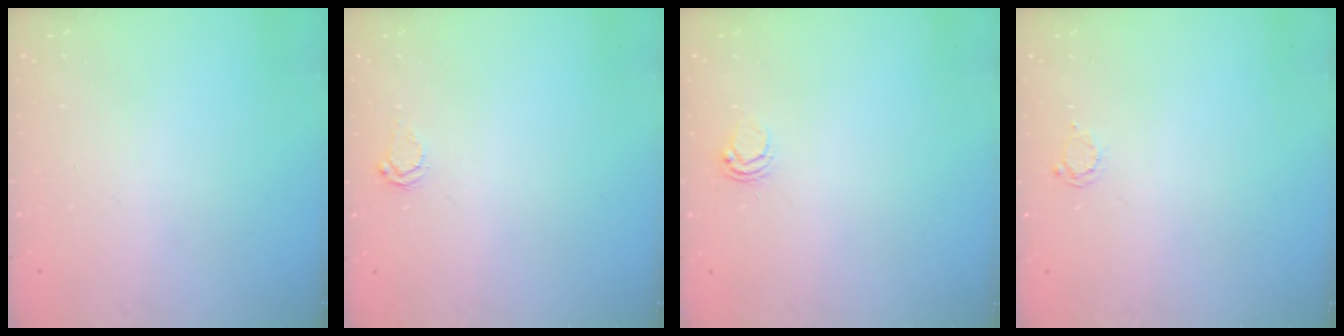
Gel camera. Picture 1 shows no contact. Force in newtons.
{"total": 3.7, "press": 3.7, "slide": 0.5}
{"total": 5.5, "press": 5.5, "slide": 0.6}
{"total": 2.8, "press": 2.8, "slide": 0.3}